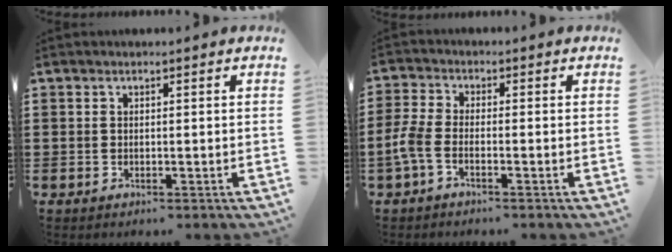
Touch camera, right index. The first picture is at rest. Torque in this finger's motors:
{"motor_torque": [1.09, 1.05, 0.43, 0.11]}